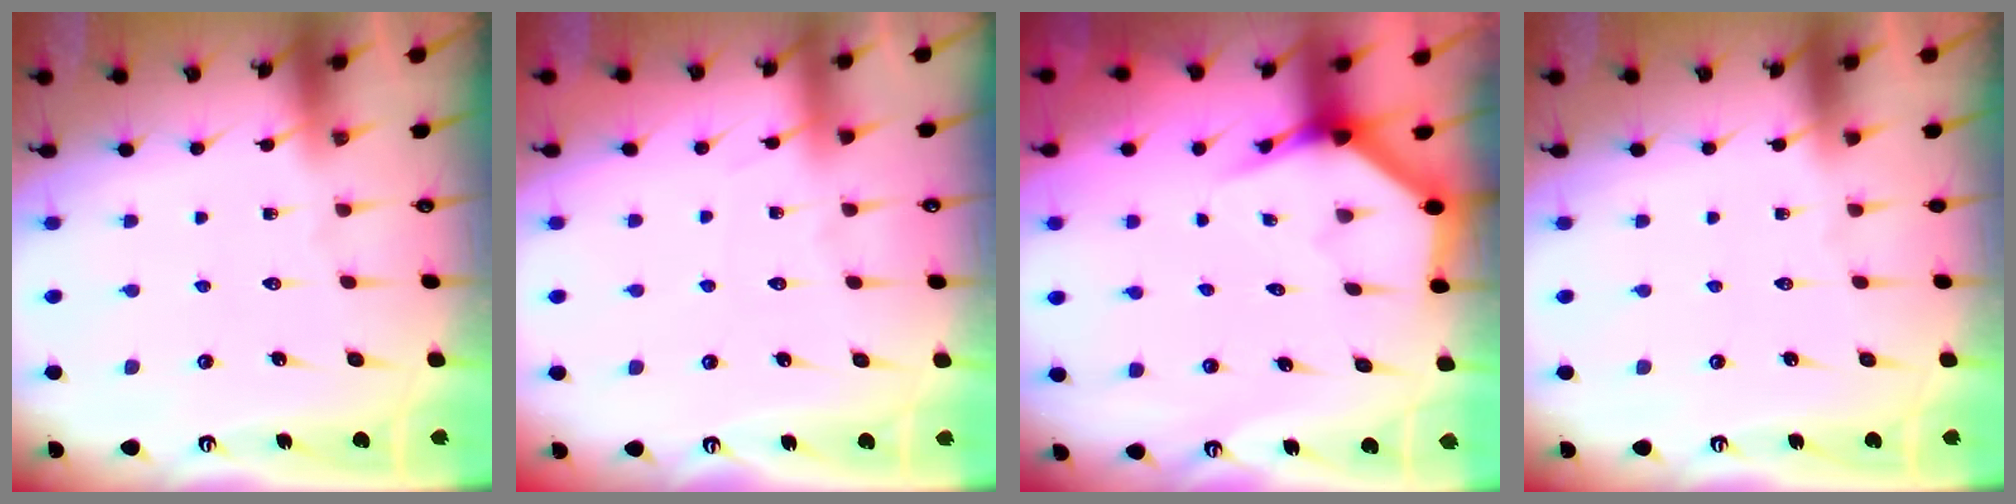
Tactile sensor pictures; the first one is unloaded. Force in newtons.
{"total": 4.2, "press": 4.1, "slide": 0.6}
{"total": 3.9, "press": 3.9, "slide": 0.2}
{"total": 0.0}